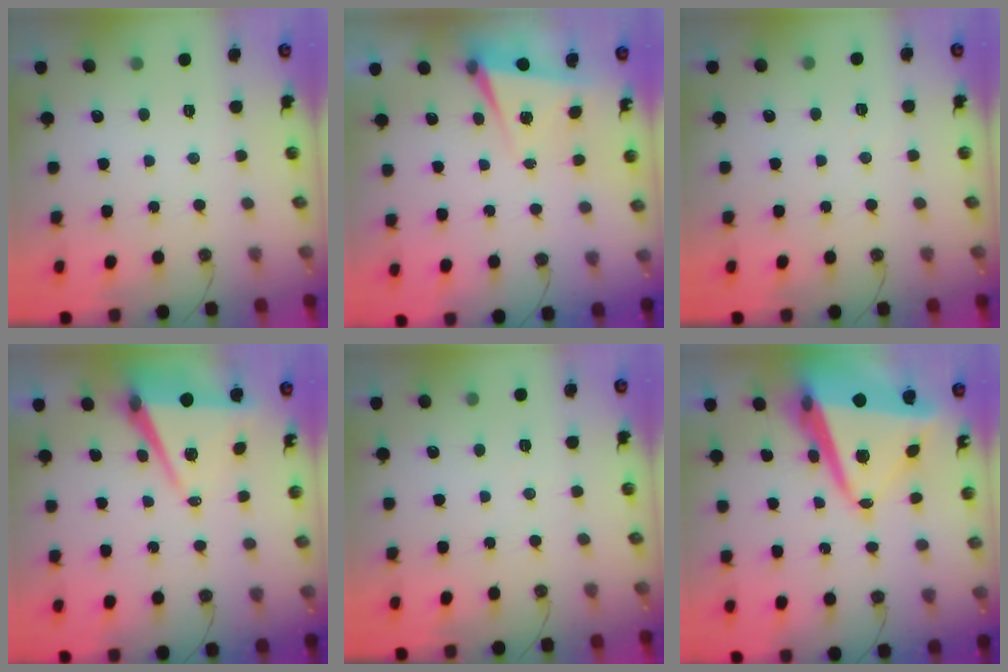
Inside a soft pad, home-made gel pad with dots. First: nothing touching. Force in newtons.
{"total": 5.6, "press": 5.5, "slide": 0.9}
{"total": 2.5, "press": 2.2, "slide": 1.1}
{"total": 7.5, "press": 6.2, "slide": 4.2}
{"total": 4.8, "press": 2.1, "slide": 4.4}
{"total": 14.6, "press": 14.5, "slide": 2.0}